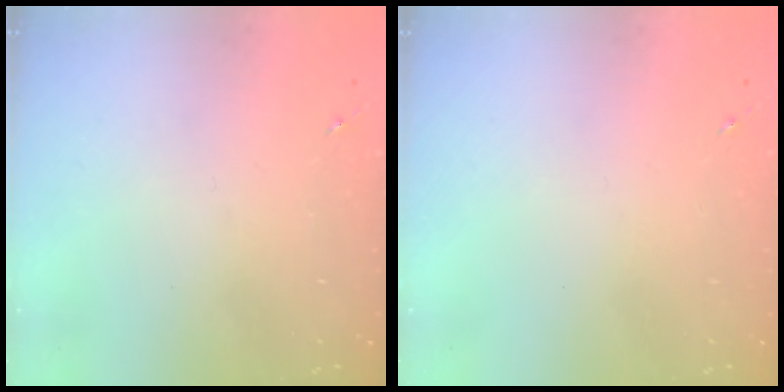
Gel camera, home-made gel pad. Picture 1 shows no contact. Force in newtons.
{"total": 0.0}